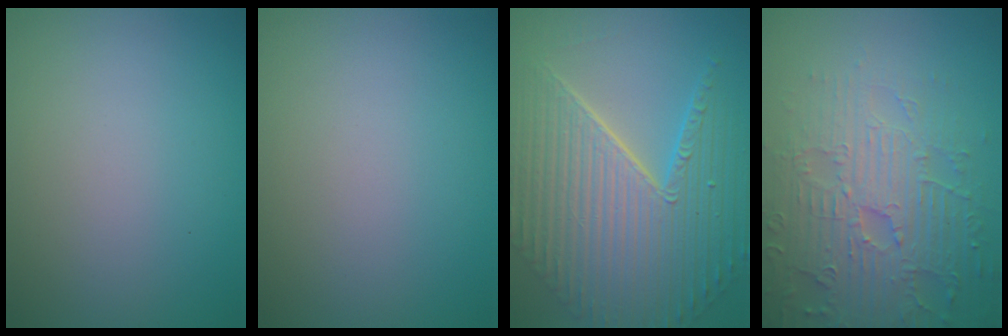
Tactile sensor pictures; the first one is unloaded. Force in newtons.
{"total": 0.0}
{"total": 10.8, "press": 7.3, "slide": 8.0}
{"total": 6.7, "press": 5.4, "slide": 3.9}